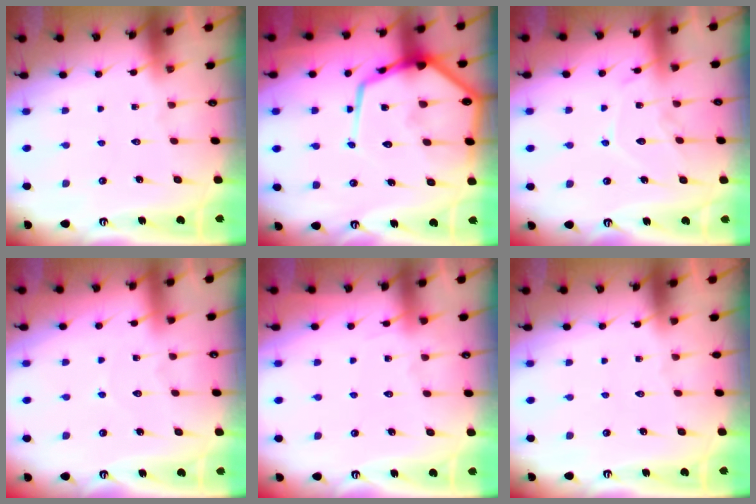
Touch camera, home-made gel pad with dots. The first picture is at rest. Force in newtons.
{"total": 19.0, "press": 18.9, "slide": 1.8}
{"total": 10.8, "press": 10.8, "slide": 0.8}
{"total": 4.0, "press": 4.0, "slide": 0.4}
{"total": 4.2, "press": 4.2, "slide": 0.5}
{"total": 0.0}